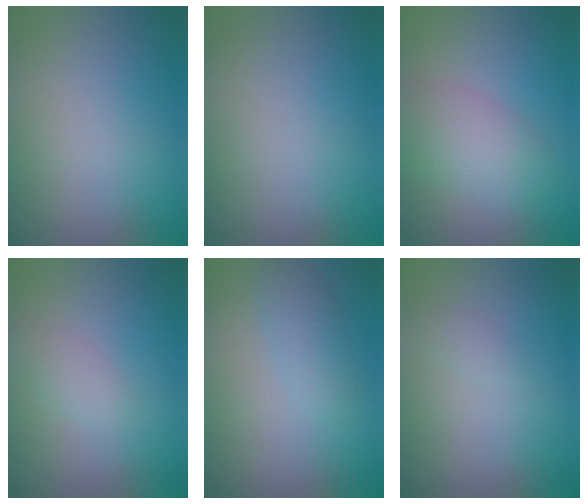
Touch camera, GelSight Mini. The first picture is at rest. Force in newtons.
{"total": 0.0}
{"total": 4.1, "press": 4.1, "slide": 0.2}
{"total": 1.3, "press": 1.3, "slide": 0.1}
{"total": 2.0, "press": 2.0, "slide": 0.1}
{"total": 0.7, "press": 0.7, "slide": 0.1}